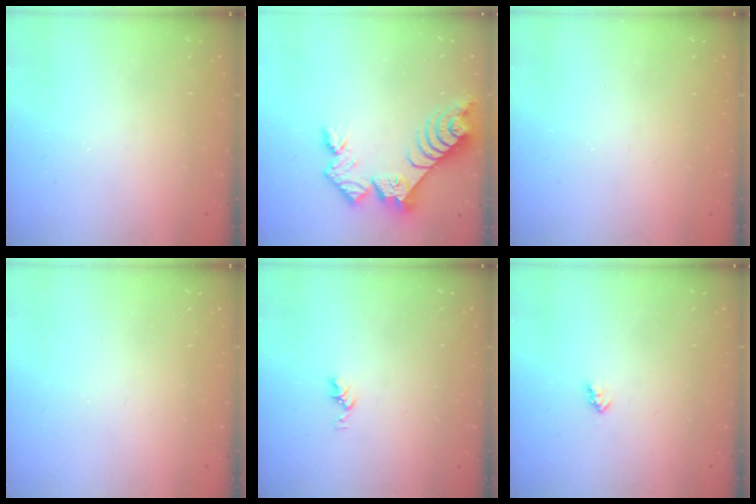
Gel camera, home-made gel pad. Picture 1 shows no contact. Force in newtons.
{"total": 12.0, "press": 11.9, "slide": 0.9}
{"total": 0.0}
{"total": 0.0}
{"total": 2.4, "press": 2.4, "slide": 0.4}
{"total": 2.2, "press": 2.1, "slide": 0.4}